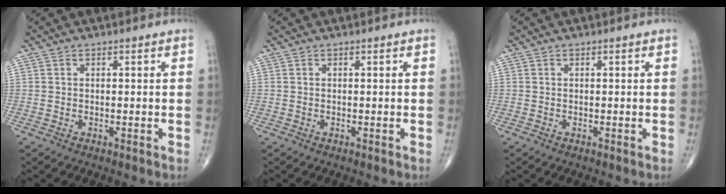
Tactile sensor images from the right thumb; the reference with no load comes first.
{"total": 0.0}
{"total": 0.0}